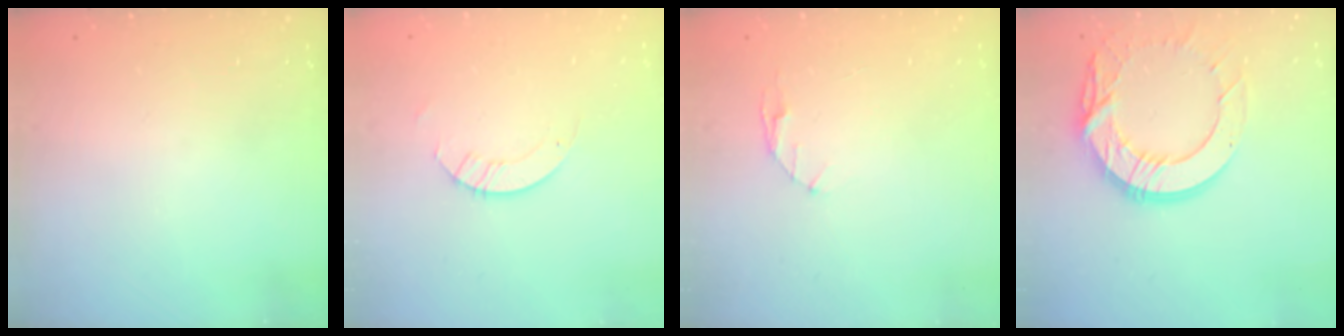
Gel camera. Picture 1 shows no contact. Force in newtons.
{"total": 2.9, "press": 2.9, "slide": 0.3}
{"total": 2.9, "press": 2.9, "slide": 0.4}
{"total": 16.0, "press": 15.9, "slide": 1.4}